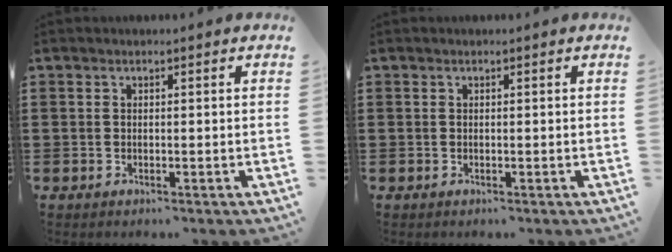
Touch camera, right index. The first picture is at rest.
{"total": 0.0}